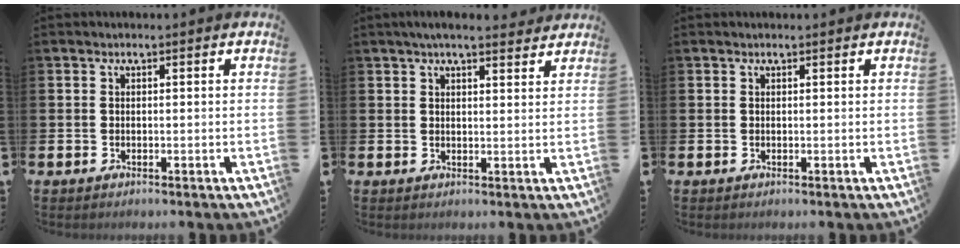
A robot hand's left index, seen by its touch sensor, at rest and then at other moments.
{"total": 3.5, "force": [3.1, 0.6, 1.4], "torque": [-0.027, -0.012, 0.055]}
{"total": 0.0}